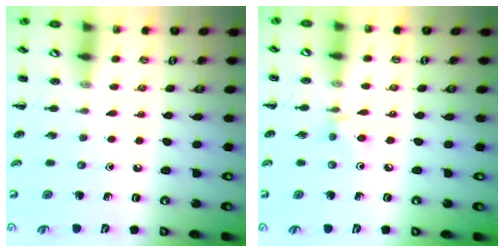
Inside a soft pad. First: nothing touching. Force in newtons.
{"total": 3.1, "press": 2.8, "slide": 1.2}